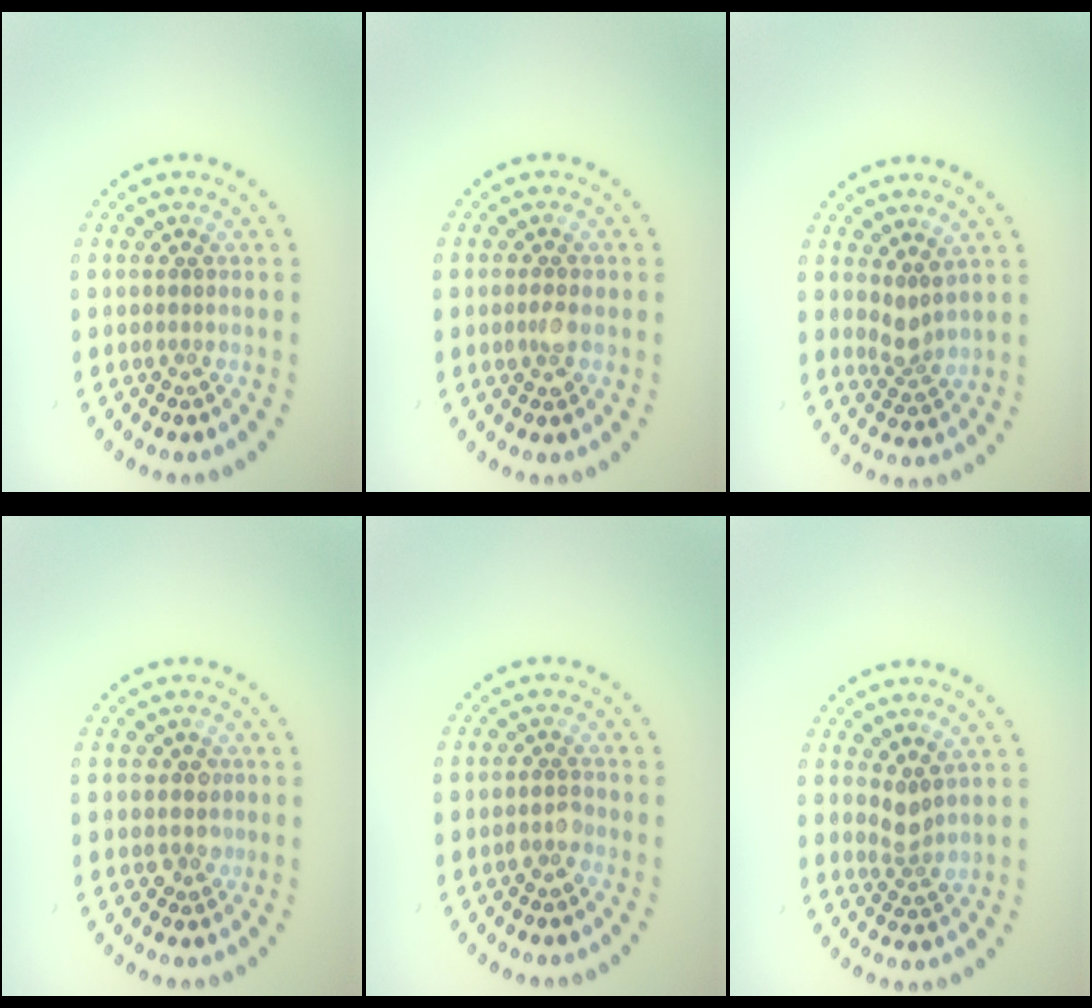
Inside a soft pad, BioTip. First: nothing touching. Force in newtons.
{"total": 1.4, "press": 1.4, "slide": 0.1}
{"total": 2.0, "press": 1.5, "slide": 1.3}
{"total": 1.7, "press": 1.4, "slide": 0.9}
{"total": 1.4, "press": 1.3, "slide": 0.7}
{"total": 2.0, "press": 1.4, "slide": 1.4}